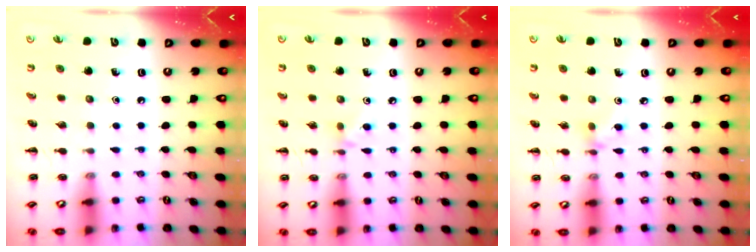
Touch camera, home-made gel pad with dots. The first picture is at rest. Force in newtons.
{"total": 4.6, "press": 4.3, "slide": 1.7}
{"total": 3.5, "press": 3.3, "slide": 1.0}